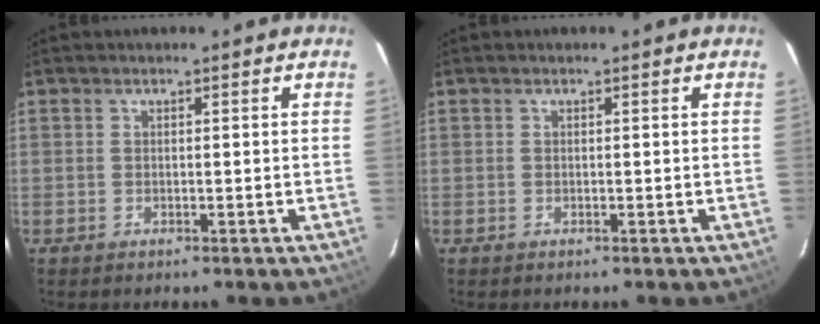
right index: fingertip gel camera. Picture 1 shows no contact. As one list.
[{"total": 0.0}]